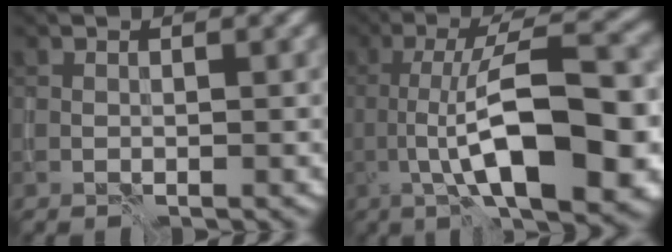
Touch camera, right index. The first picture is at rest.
{"total": 11.1, "force": [-2.8, 3.0, 10.3], "torque": [-0.160, 0.009, -0.051]}